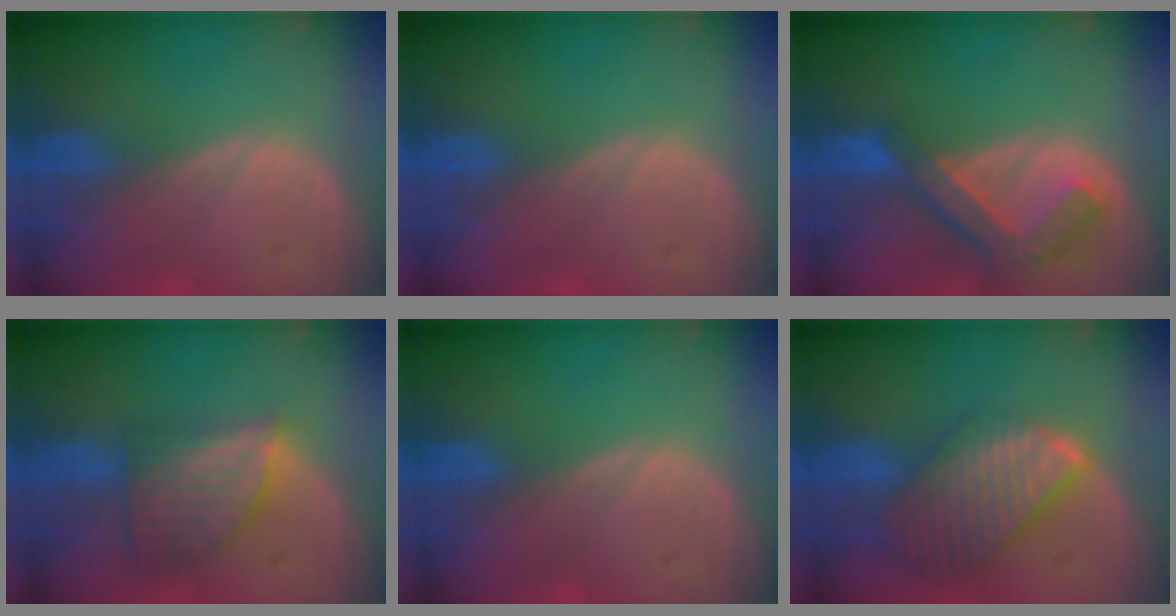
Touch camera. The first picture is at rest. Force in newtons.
{"total": 0.0}
{"total": 7.6, "press": 6.6, "slide": 3.8}
{"total": 7.4, "press": 6.8, "slide": 2.9}
{"total": 0.0}
{"total": 9.8, "press": 8.4, "slide": 5.0}